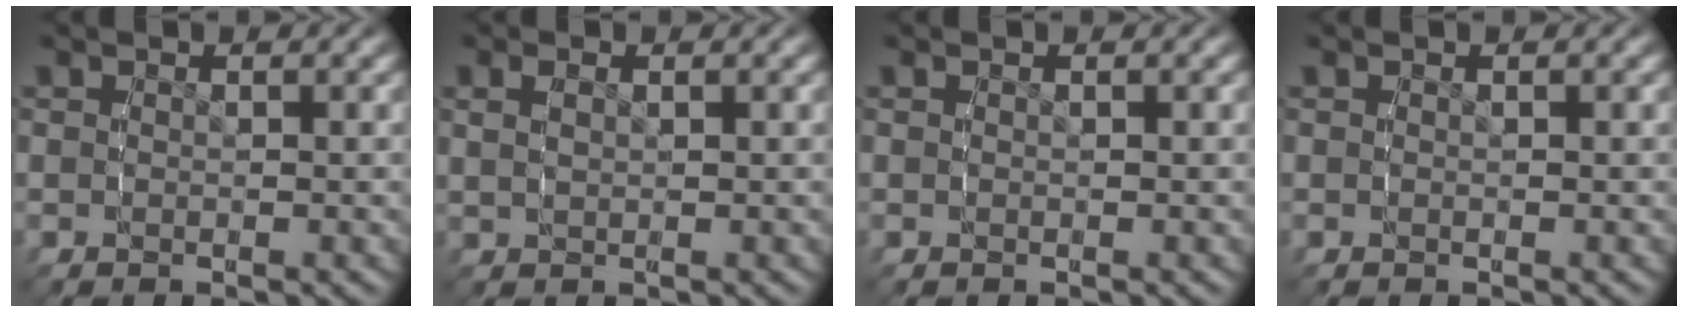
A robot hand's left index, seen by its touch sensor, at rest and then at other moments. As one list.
[{"total": 1.3, "force": [0.6, 0.6, 1.0], "torque": [-0.021, -0.001, 0.017]}, {"total": 0.0}, {"total": 0.0}]